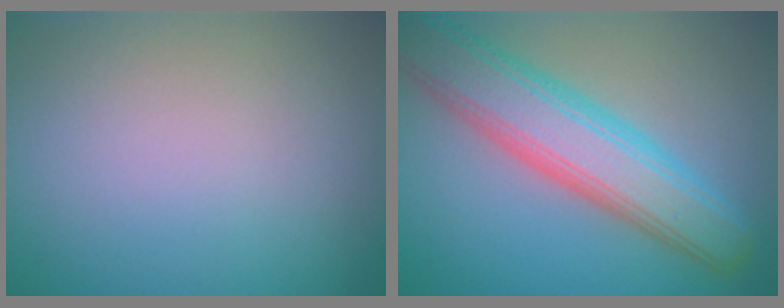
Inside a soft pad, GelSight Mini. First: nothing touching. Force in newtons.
{"total": 8.1, "press": 8.1, "slide": 0.5}